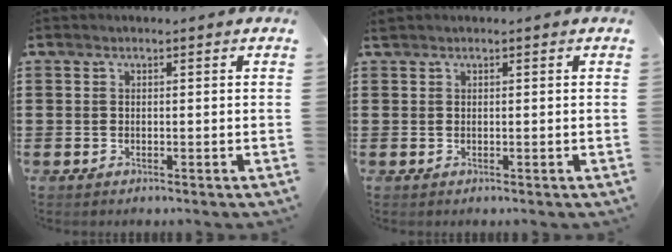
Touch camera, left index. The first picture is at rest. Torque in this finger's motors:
{"motor_torque": [1.15, -0.50, 0.00, 0.01]}